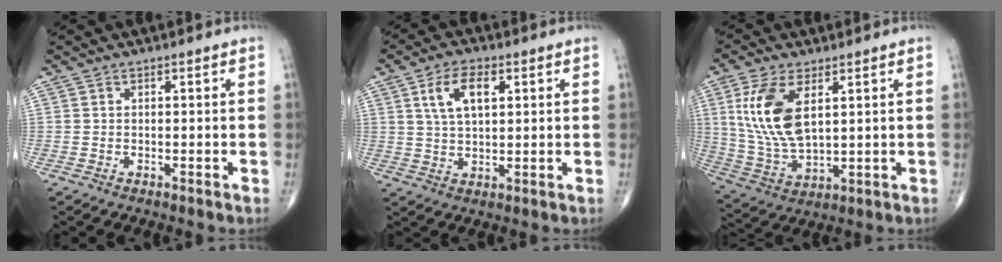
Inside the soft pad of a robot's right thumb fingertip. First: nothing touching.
{"total": 7.7, "force": [2.8, 3.9, 6.1], "torque": [-0.100, -0.004, 0.052]}
{"total": 13.3, "force": [4.1, 6.4, 11.0], "torque": [-0.230, -0.018, 0.090]}